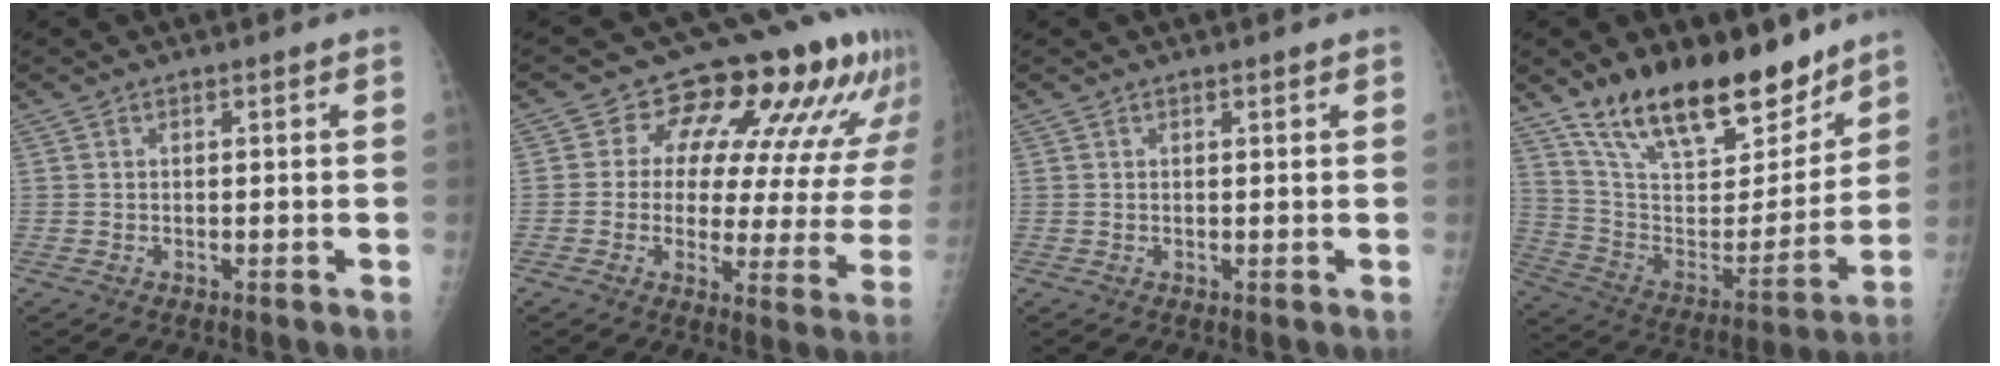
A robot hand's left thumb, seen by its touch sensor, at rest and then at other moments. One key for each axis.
{"total": 18.1, "fx": 10.0, "fy": 9.5, "fz": 11.8, "tx": -0.100, "ty": -0.030, "tz": 0.110}
{"total": 0.5, "fx": 0.4, "fy": 0.1, "fz": 0.3, "tx": -0.006, "ty": -0.002, "tz": 0.007}
{"total": 25.1, "fx": 18.1, "fy": 10.1, "fz": 14.1, "tx": -0.197, "ty": -0.080, "tz": 0.309}